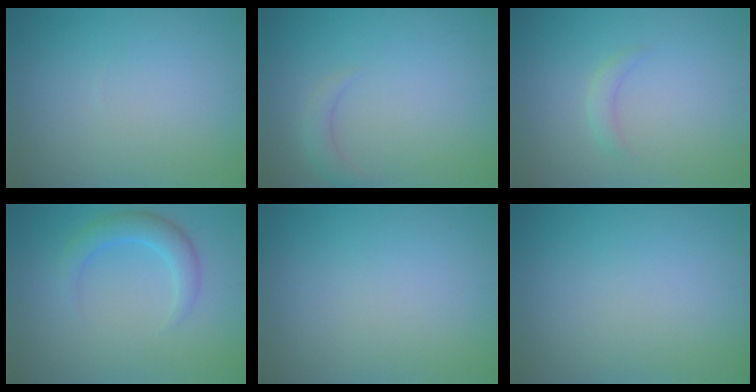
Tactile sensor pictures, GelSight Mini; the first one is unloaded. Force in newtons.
{"total": 1.4, "press": 1.4, "slide": 0.2}
{"total": 1.1, "press": 1.1, "slide": 0.1}
{"total": 2.8, "press": 2.8, "slide": 0.1}
{"total": 0.0}
{"total": 0.0}